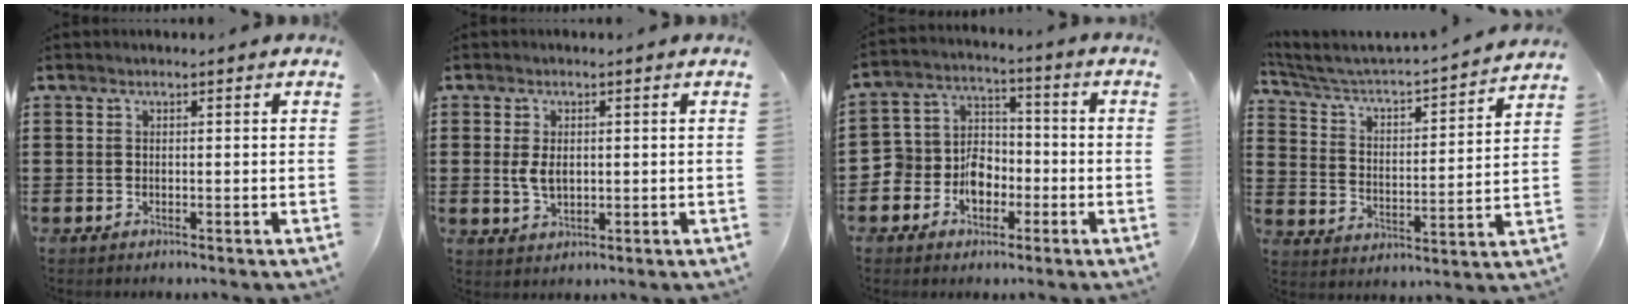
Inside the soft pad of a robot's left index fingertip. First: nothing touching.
{"total": 3.4, "force": [0.3, 2.0, 2.7], "torque": [-0.062, 0.004, 0.003]}
{"total": 6.5, "force": [-2.8, 5.7, 1.5], "torque": [-0.061, 0.004, -0.059]}
{"total": 3.3, "force": [3.1, 0.4, 1.1], "torque": [-0.043, -0.034, 0.039]}